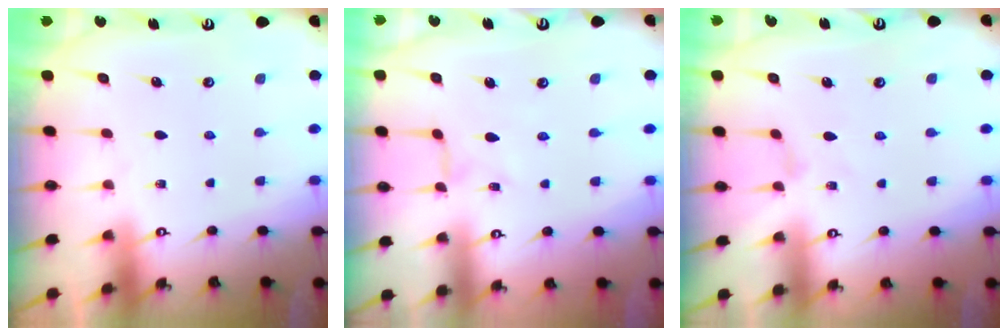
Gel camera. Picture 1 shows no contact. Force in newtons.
{"total": 0.0}
{"total": 0.0}